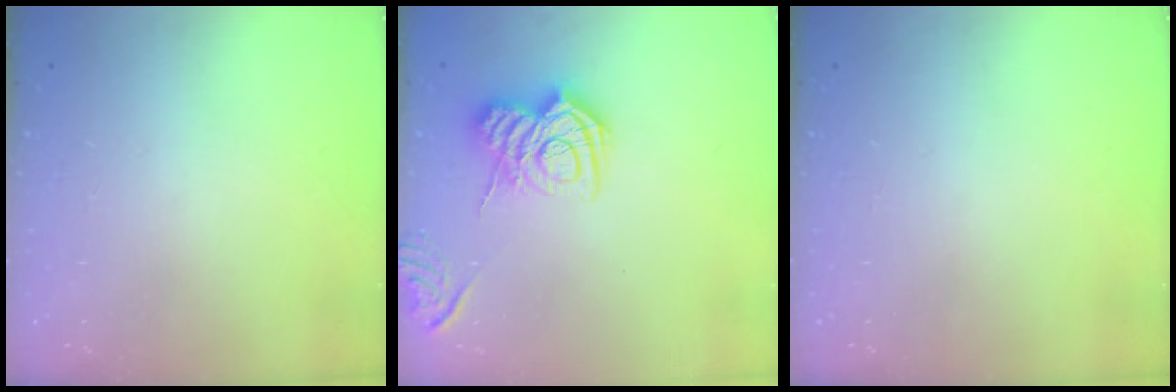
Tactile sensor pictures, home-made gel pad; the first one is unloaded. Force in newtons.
{"total": 11.6, "press": 11.6, "slide": 0.6}
{"total": 0.0}